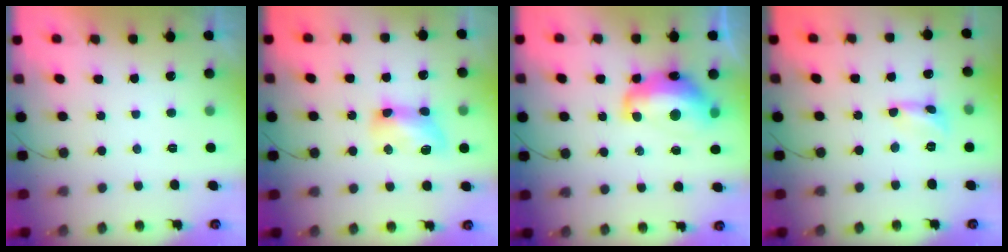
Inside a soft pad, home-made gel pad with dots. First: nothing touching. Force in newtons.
{"total": 9.6, "press": 9.6, "slide": 0.2}
{"total": 13.7, "press": 13.6, "slide": 1.2}
{"total": 2.4, "press": 2.4, "slide": 0.2}